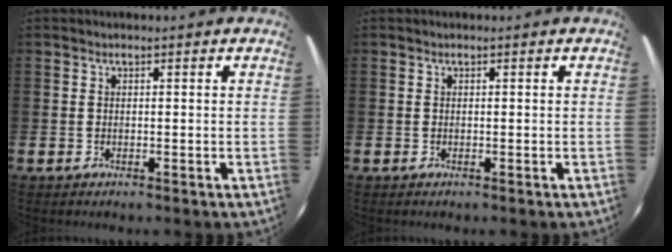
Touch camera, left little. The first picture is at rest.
{"total": 0.0}